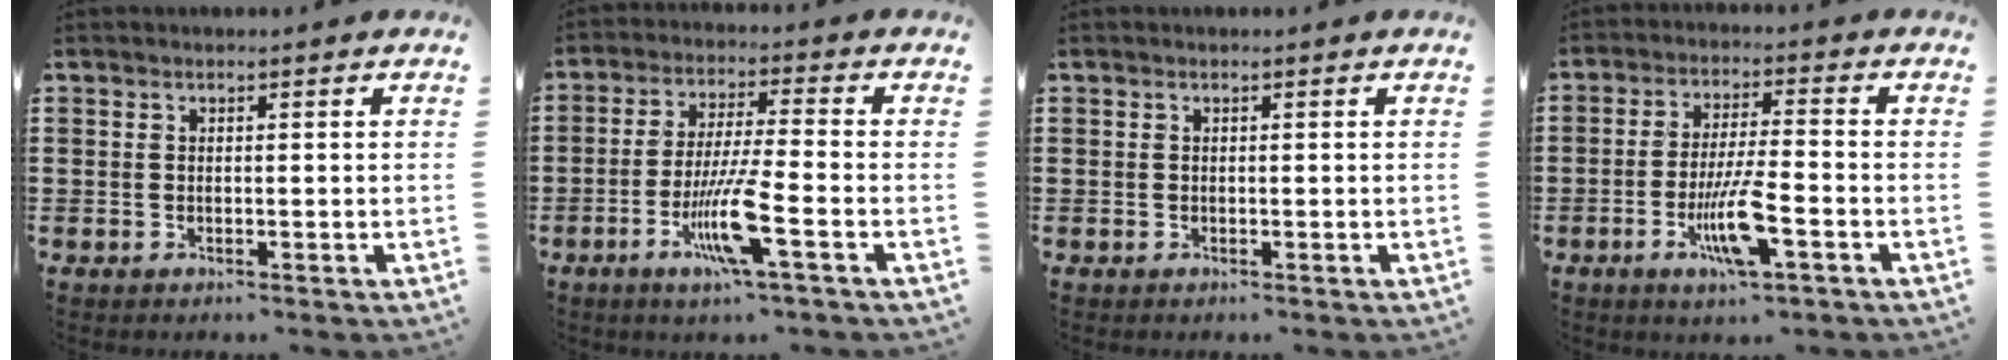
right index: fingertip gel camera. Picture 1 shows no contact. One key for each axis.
{"total": 9.4, "fx": -3.9, "fy": 0.6, "fz": 8.5, "tx": -0.172, "ty": -0.013, "tz": -0.077}
{"total": 0.0}
{"total": 8.4, "fx": -3.5, "fy": 1.3, "fz": 7.5, "tx": -0.154, "ty": -0.014, "tz": -0.066}